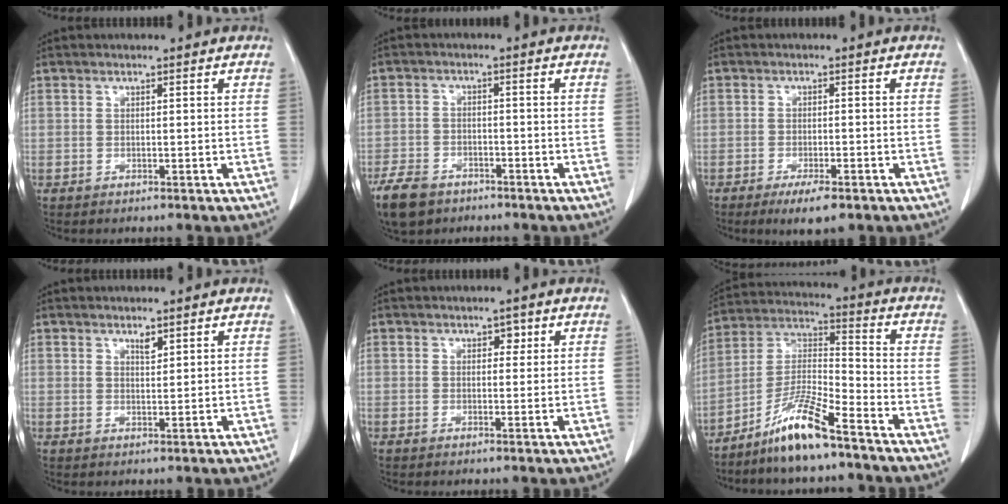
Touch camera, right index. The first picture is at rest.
{"total": 7.5, "force": [-5.4, 4.2, 3.0], "torque": [-0.064, -0.006, -0.092]}
{"total": 4.7, "force": [-3.0, 0.9, 3.4], "torque": [-0.057, -0.009, -0.044]}
{"total": 1.4, "force": [1.0, 0.4, 0.8], "torque": [-0.016, -0.004, 0.019]}
{"total": 1.3, "force": [0.6, 0.9, 0.7], "torque": [-0.004, 0.001, 0.006]}
{"total": 10.7, "force": [-7.9, 0.6, 7.2], "torque": [-0.150, -0.008, -0.152]}